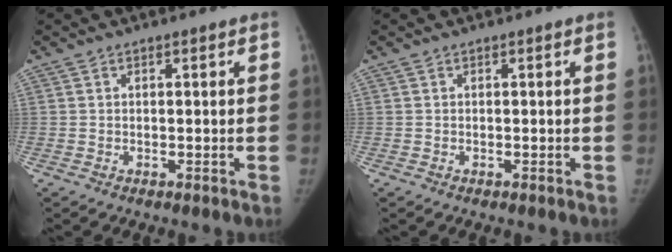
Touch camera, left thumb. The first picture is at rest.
{"total": 0.0}